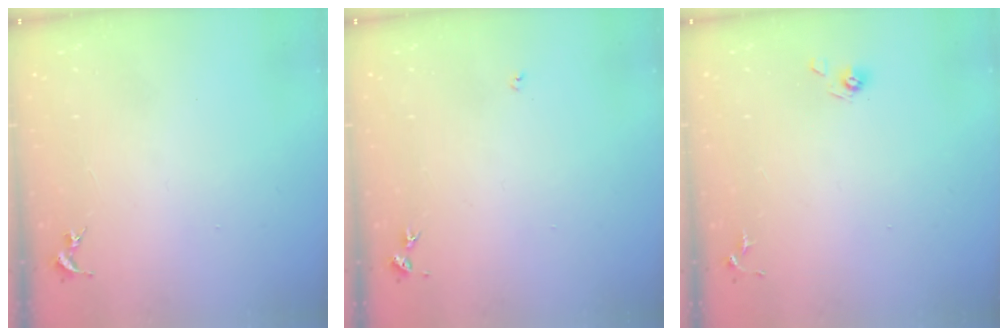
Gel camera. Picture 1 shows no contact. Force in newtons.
{"total": 3.0, "press": 3.0, "slide": 0.4}
{"total": 5.4, "press": 5.2, "slide": 1.4}